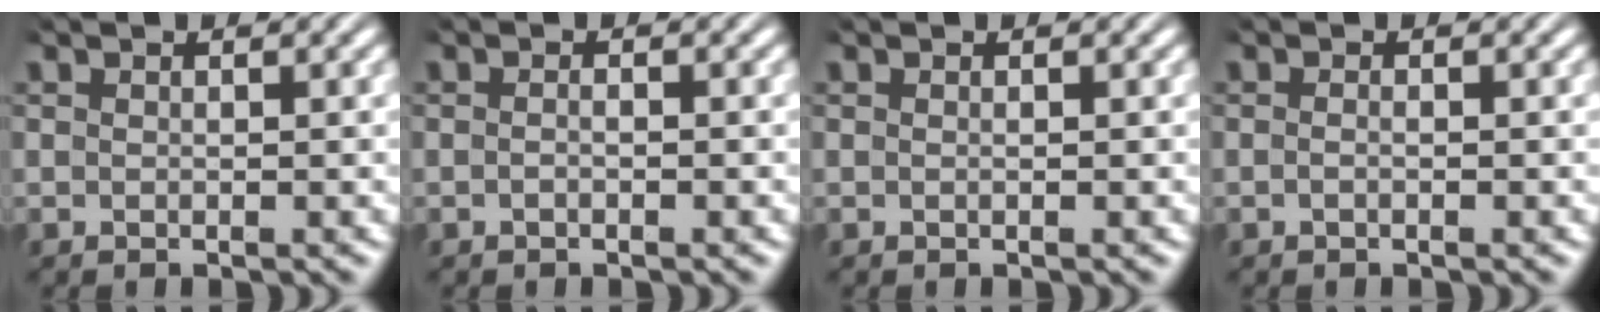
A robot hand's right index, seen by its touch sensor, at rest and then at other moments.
{"total": 0.7, "force": [-0.5, 0.1, 0.5], "torque": [-0.011, -0.001, -0.011]}
{"total": 0.0}
{"total": 0.7, "force": [-0.5, 0.1, 0.5], "torque": [-0.009, 0.000, -0.011]}